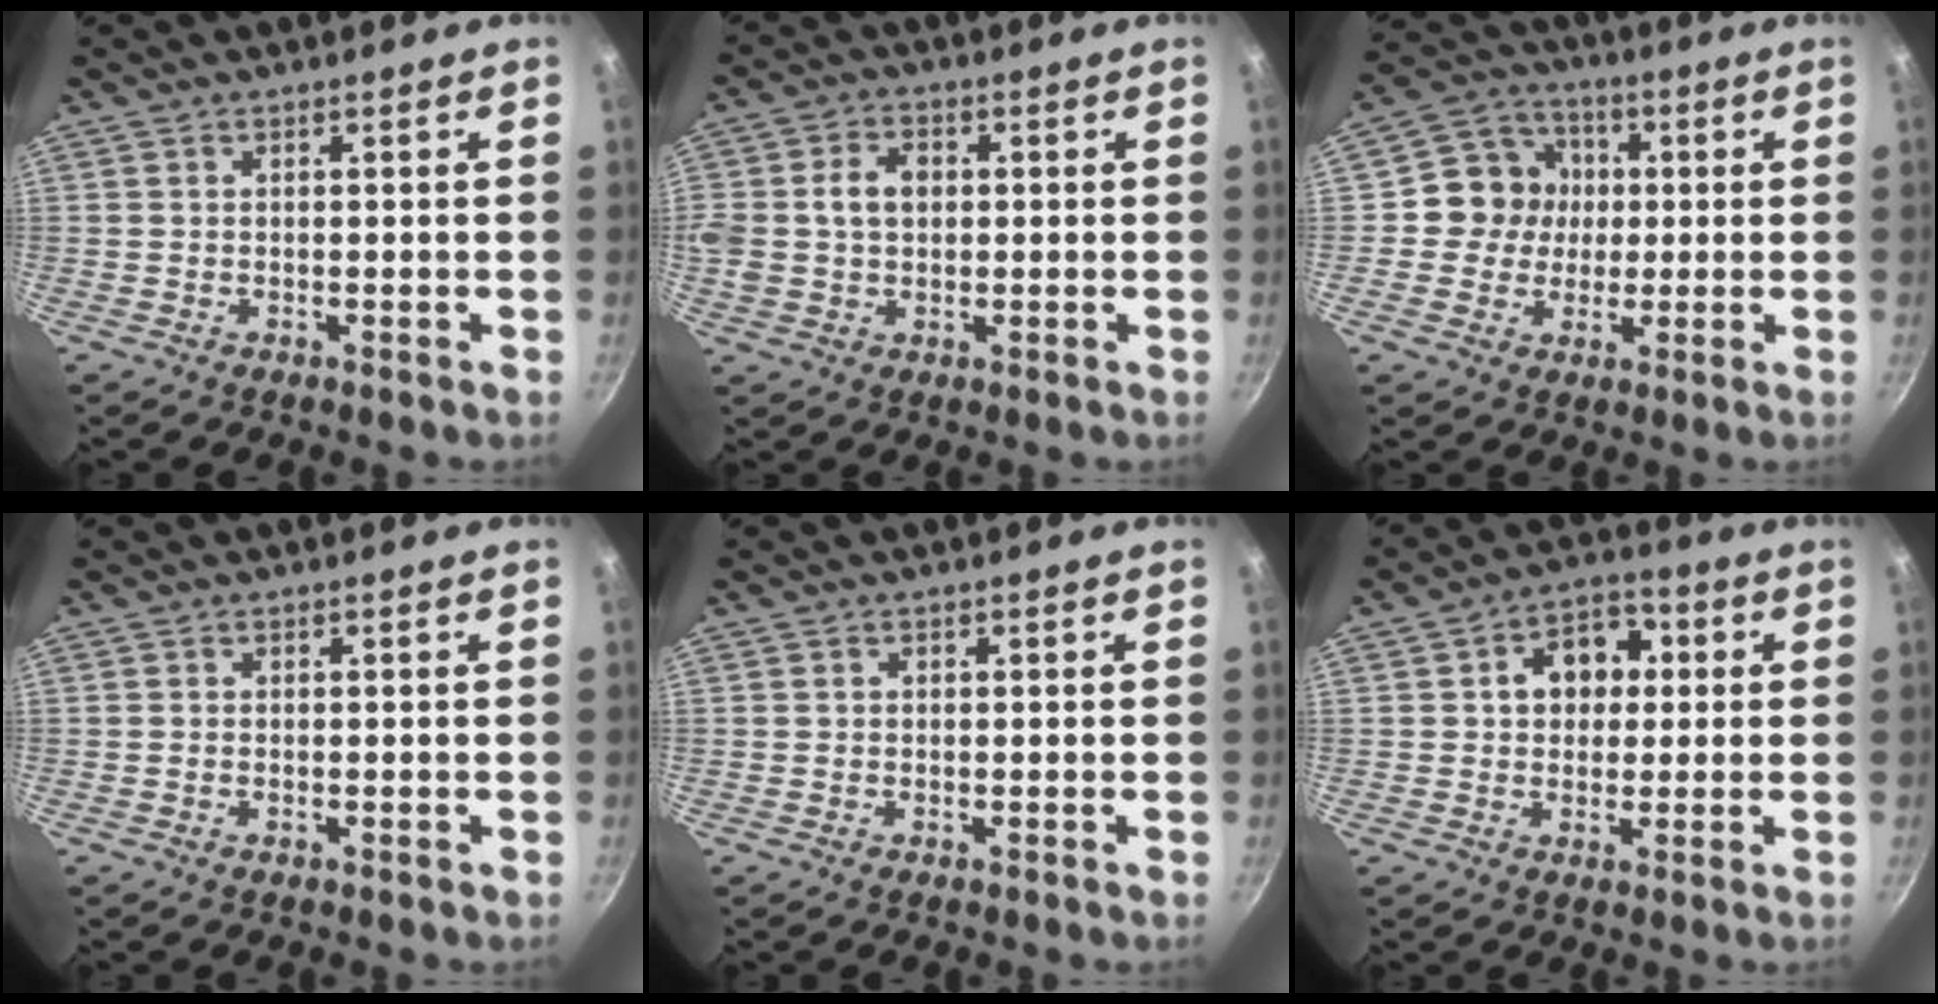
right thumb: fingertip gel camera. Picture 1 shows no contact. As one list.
[{"total": 8.1, "force": [0.8, 5.9, 5.5], "torque": [-0.103, 0.015, 0.018]}, {"total": 10.5, "force": [0.3, 9.7, 4.0], "torque": [-0.025, 0.019, -0.004]}, {"total": 0.0}, {"total": 0.0}, {"total": 9.2, "force": [1.6, 6.8, 6.0], "torque": [-0.053, 0.014, 0.017]}]